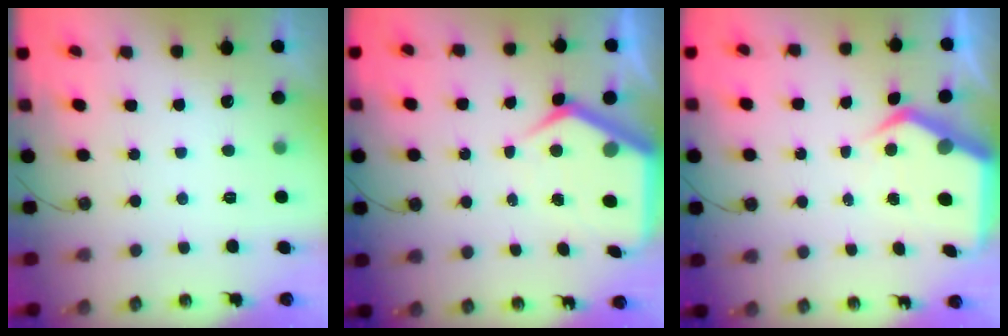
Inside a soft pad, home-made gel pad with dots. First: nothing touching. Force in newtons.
{"total": 8.6, "press": 8.5, "slide": 0.9}
{"total": 7.1, "press": 7.1, "slide": 0.9}